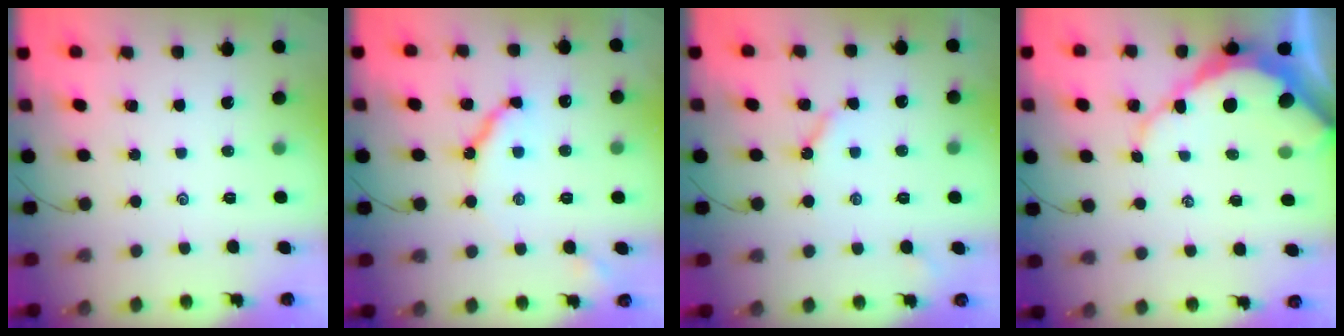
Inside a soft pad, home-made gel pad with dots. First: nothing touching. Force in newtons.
{"total": 9.4, "press": 9.3, "slide": 1.0}
{"total": 3.8, "press": 3.8, "slide": 0.3}
{"total": 10.3, "press": 10.2, "slide": 1.3}